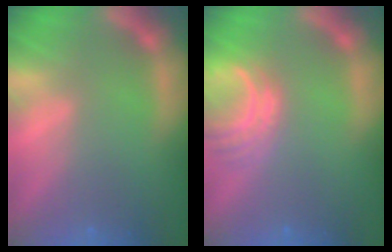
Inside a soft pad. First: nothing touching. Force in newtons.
{"total": 4.0}